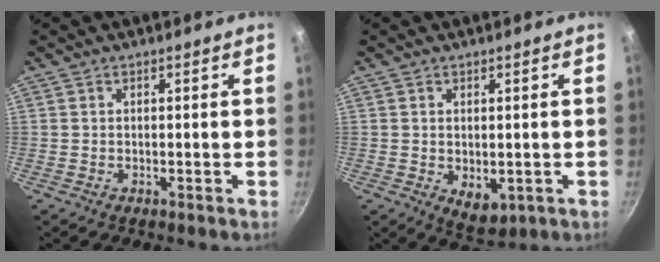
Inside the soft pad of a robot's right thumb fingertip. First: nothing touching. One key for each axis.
{"total": 4.9, "fx": -0.5, "fy": 3.1, "fz": 3.8, "tx": -0.046, "ty": -0.014, "tz": 0.001}